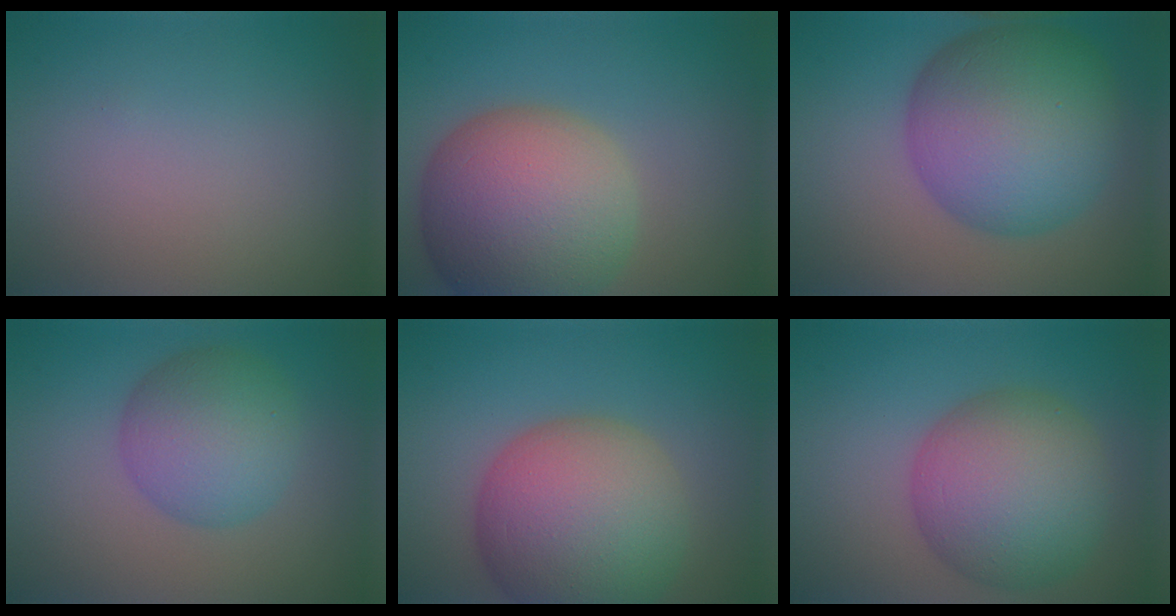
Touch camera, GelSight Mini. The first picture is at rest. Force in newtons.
{"total": 12.6, "press": 12.5, "slide": 1.0}
{"total": 12.8, "press": 12.8, "slide": 0.1}
{"total": 6.3, "press": 6.3, "slide": 0.1}
{"total": 12.3, "press": 12.3, "slide": 1.0}
{"total": 9.9, "press": 9.8, "slide": 0.5}